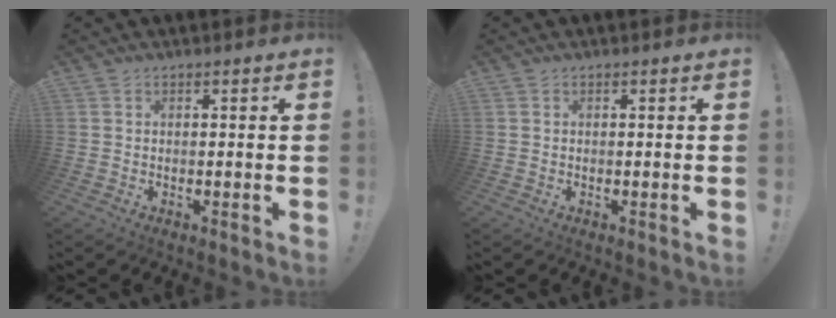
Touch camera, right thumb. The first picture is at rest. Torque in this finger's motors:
{"motor_torque": [-0.15, 0.07, 0.12, -0.03, -0.01]}